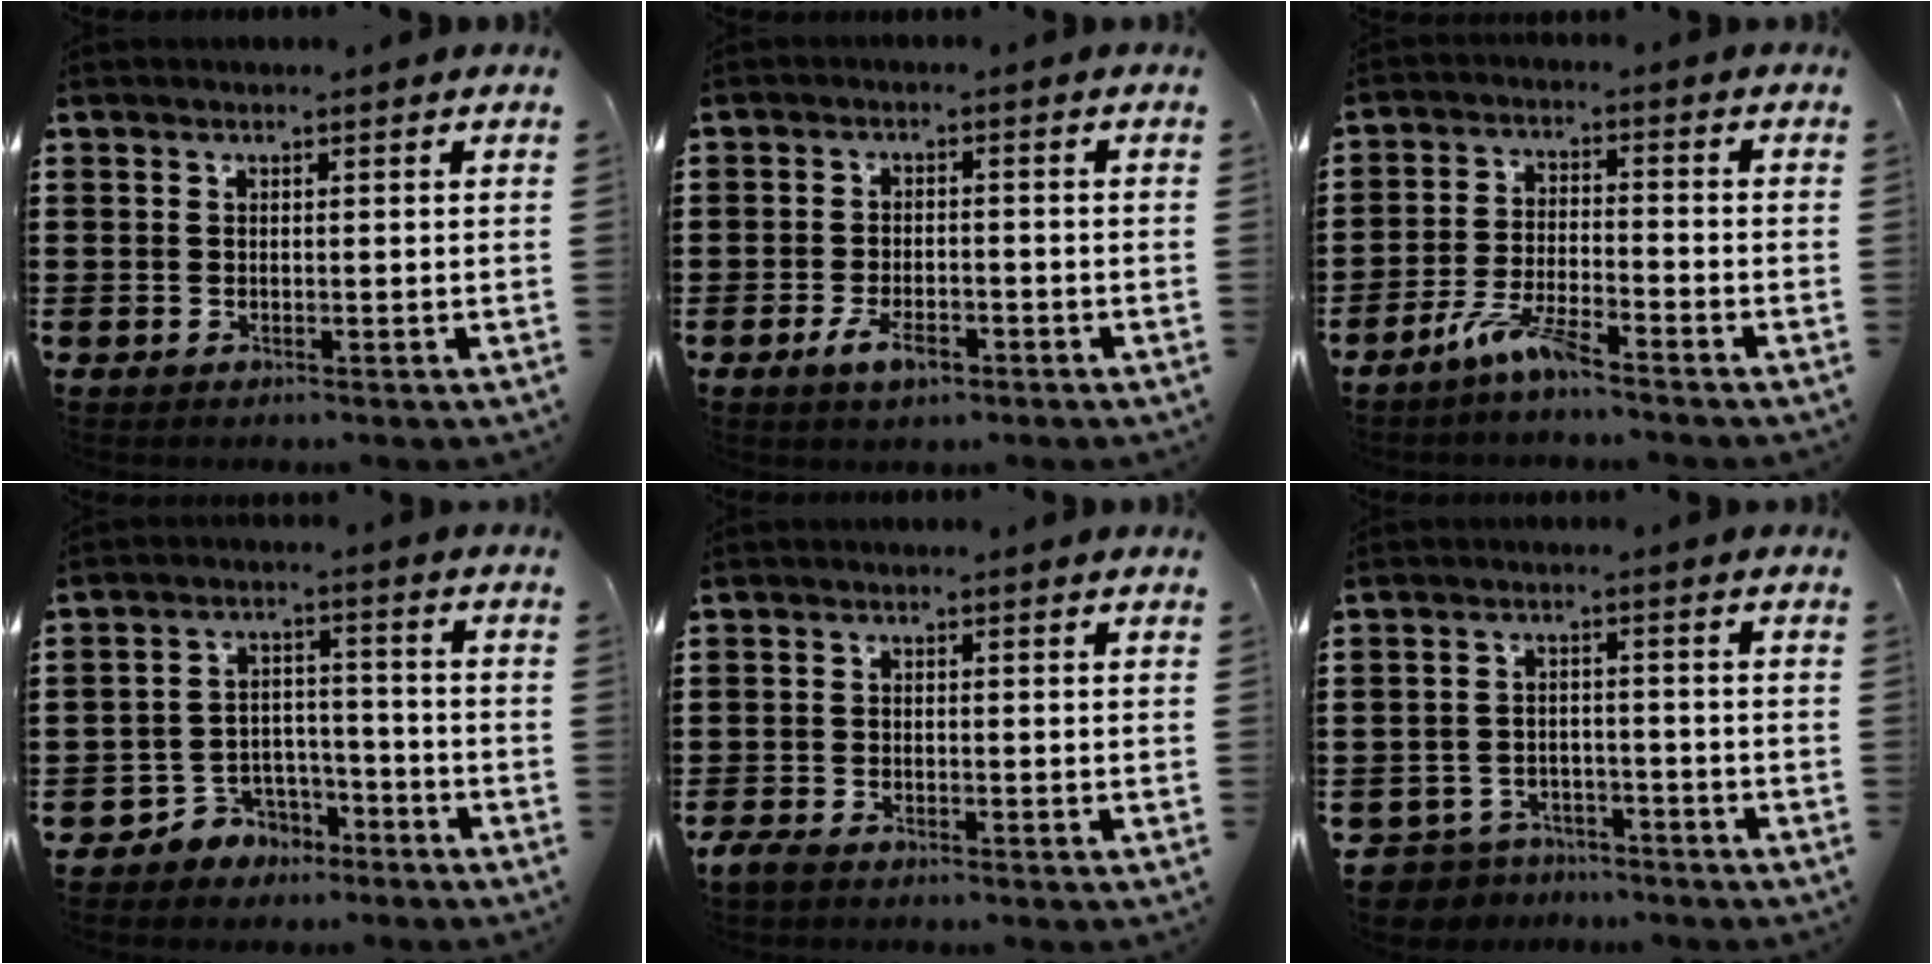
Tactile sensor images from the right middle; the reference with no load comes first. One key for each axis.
{"total": 4.2, "fx": -2.3, "fy": 1.8, "fz": 3.1, "tx": -0.064, "ty": -0.001, "tz": -0.044}
{"total": 6.0, "fx": -4.9, "fy": 0.7, "fz": 3.4, "tx": -0.081, "ty": -0.006, "tz": -0.096}
{"total": 4.6, "fx": -4.0, "fy": 2.3, "fz": 0.1, "tx": -0.013, "ty": 0.008, "tz": -0.082}
{"total": 1.8, "fx": -1.5, "fy": 0.6, "fz": 0.8, "tx": -0.032, "ty": -0.004, "tz": -0.034}
{"total": 4.1, "fx": -4.0, "fy": 0.9, "fz": -0.2, "tx": -0.020, "ty": -0.002, "tz": -0.089}